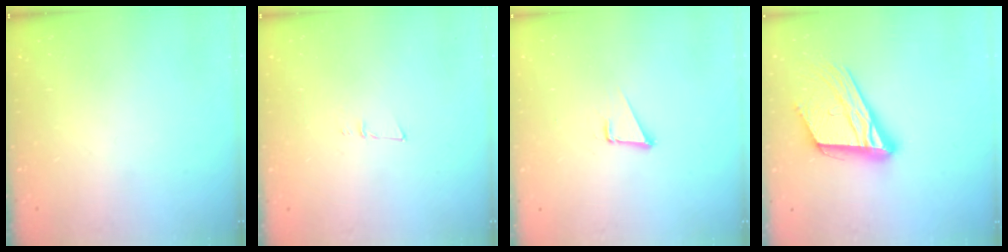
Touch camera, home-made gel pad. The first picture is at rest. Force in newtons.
{"total": 4.2, "press": 4.0, "slide": 1.1}
{"total": 1.9, "press": 1.9, "slide": 0.1}
{"total": 19.6, "press": 19.4, "slide": 2.8}